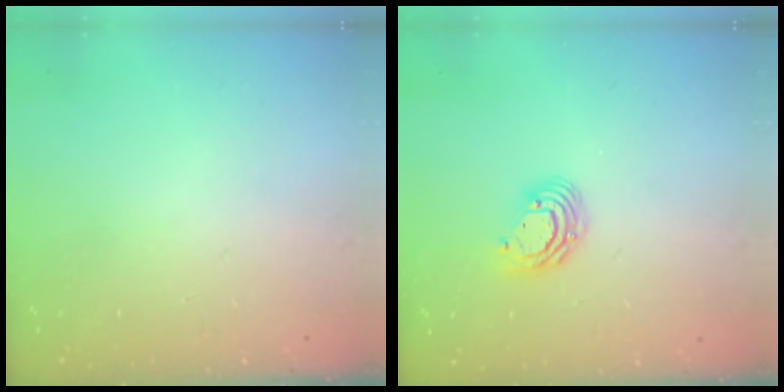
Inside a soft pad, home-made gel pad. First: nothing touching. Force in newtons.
{"total": 7.5, "press": 7.4, "slide": 1.1}